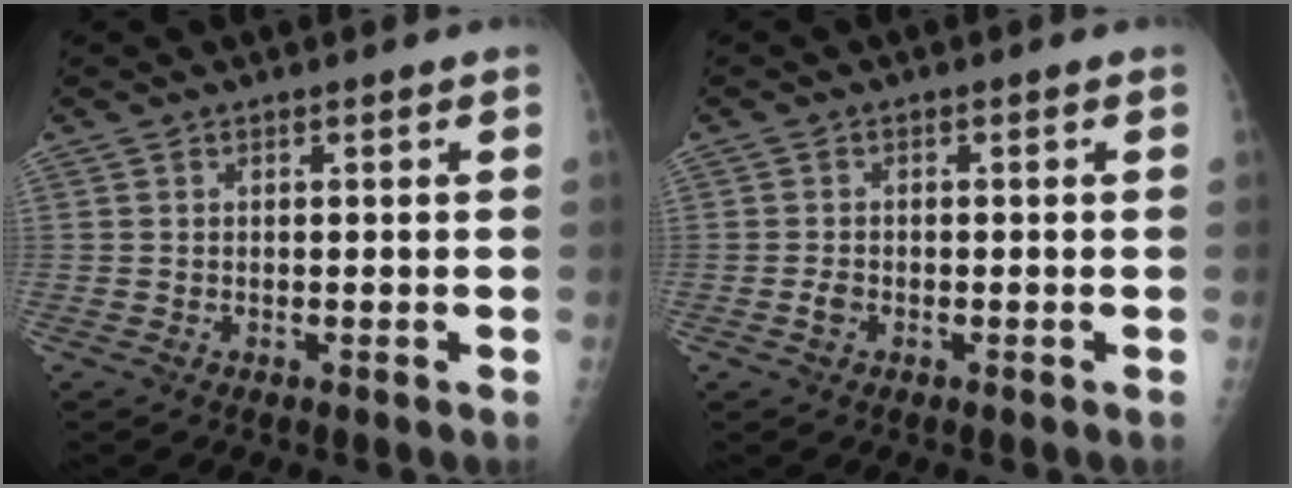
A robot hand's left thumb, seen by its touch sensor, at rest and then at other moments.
{"total": 1.6, "force": [-0.7, 1.1, 0.9], "torque": [-0.018, 0.002, -0.013]}